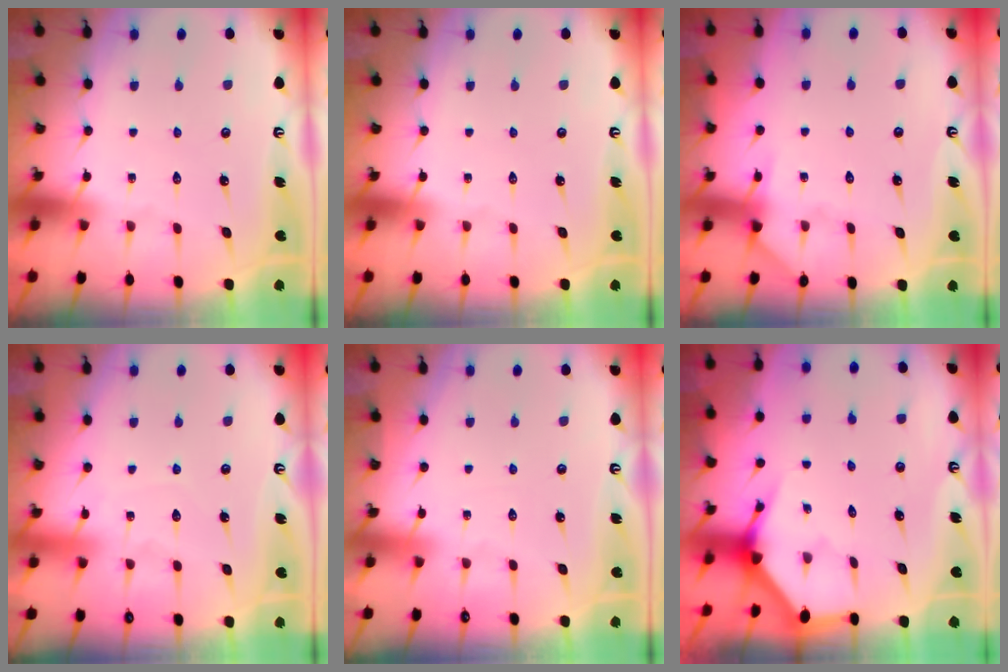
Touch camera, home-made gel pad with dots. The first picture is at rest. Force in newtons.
{"total": 0.0}
{"total": 6.4, "press": 6.3, "slide": 0.8}
{"total": 5.4, "press": 5.4, "slide": 0.5}
{"total": 2.2, "press": 2.2, "slide": 0.3}
{"total": 3.5, "press": 3.5, "slide": 0.2}